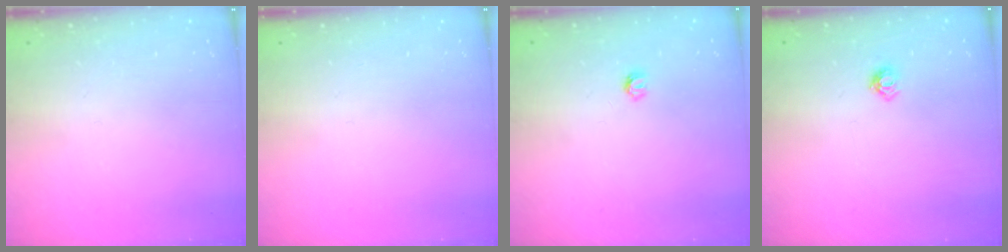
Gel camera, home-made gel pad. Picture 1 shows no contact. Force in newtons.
{"total": 0.0}
{"total": 3.6, "press": 3.6, "slide": 0.3}
{"total": 6.1, "press": 6.0, "slide": 0.9}